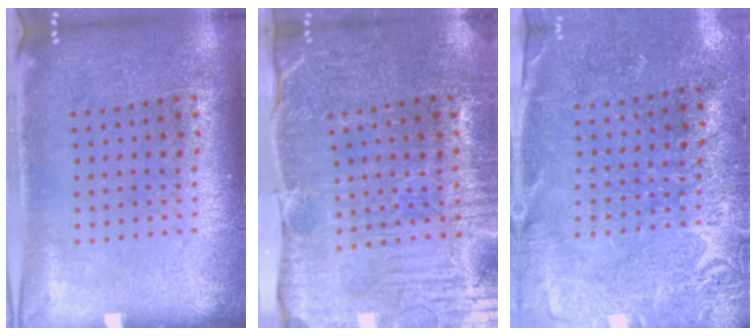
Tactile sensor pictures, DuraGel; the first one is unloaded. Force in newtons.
{"total": 3.9, "press": 3.8, "slide": 0.5}
{"total": 2.7, "press": 2.6, "slide": 0.5}